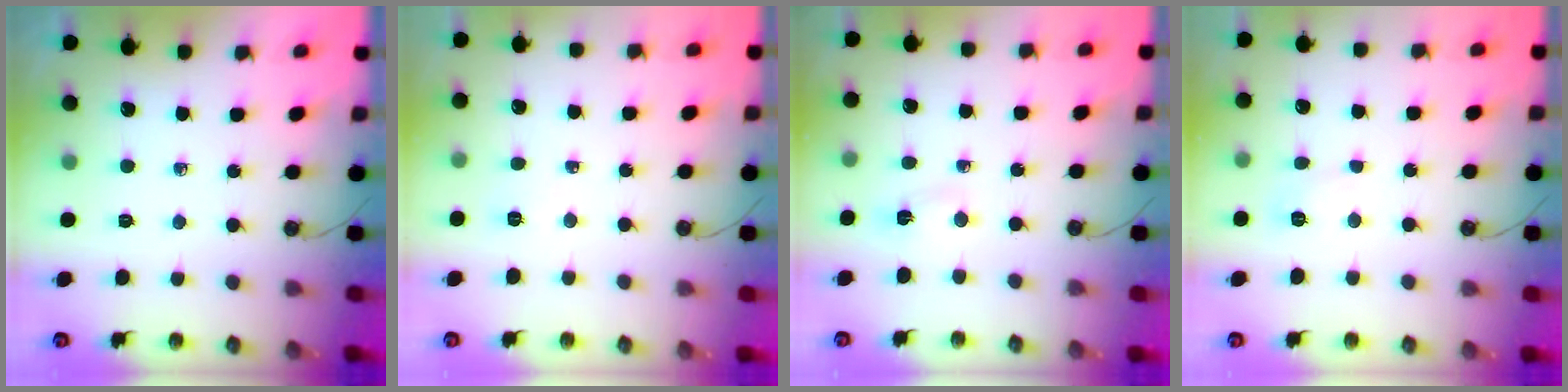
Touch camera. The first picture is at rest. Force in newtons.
{"total": 2.8, "press": 2.6, "slide": 0.9}
{"total": 2.1, "press": 1.8, "slide": 1.0}
{"total": 3.9, "press": 3.9, "slide": 0.5}